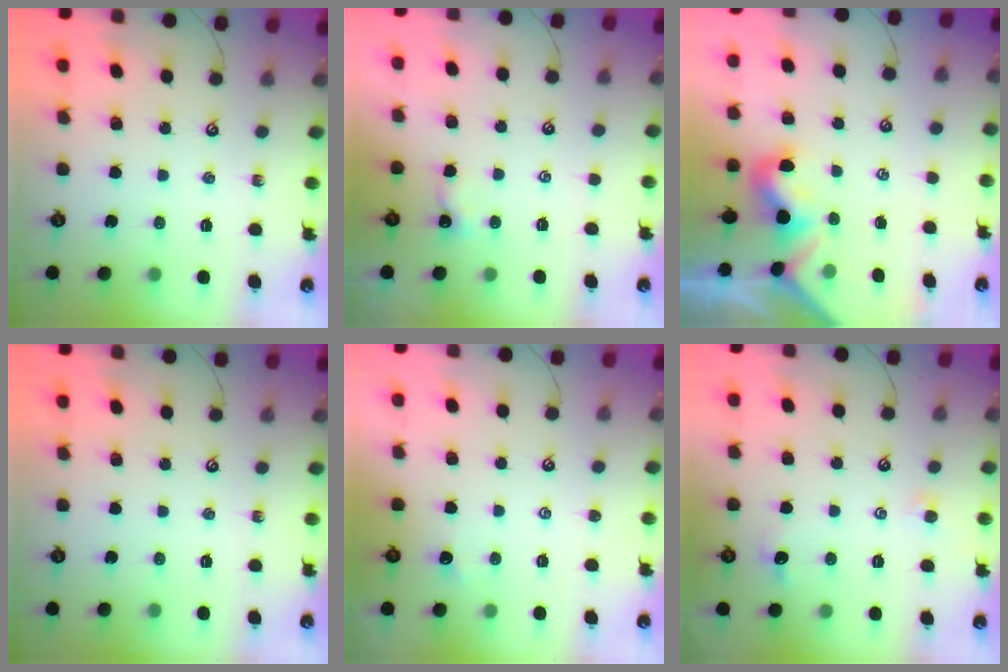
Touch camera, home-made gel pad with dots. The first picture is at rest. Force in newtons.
{"total": 2.2, "press": 2.2, "slide": 0.2}
{"total": 1.0, "press": 0.7, "slide": 0.6}
{"total": 0.0}
{"total": 0.0}
{"total": 0.8, "press": 0.7, "slide": 0.4}